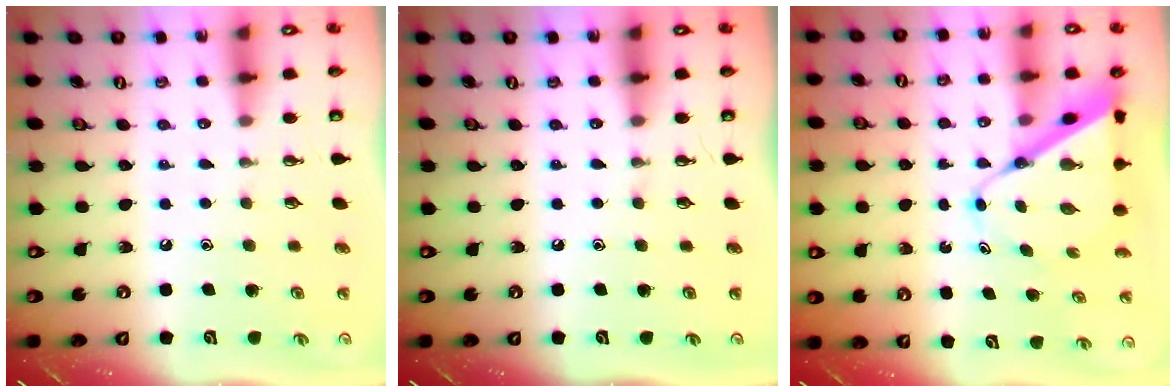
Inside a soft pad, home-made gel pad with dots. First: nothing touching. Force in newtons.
{"total": 0.0}
{"total": 10.0, "press": 10.0, "slide": 1.0}